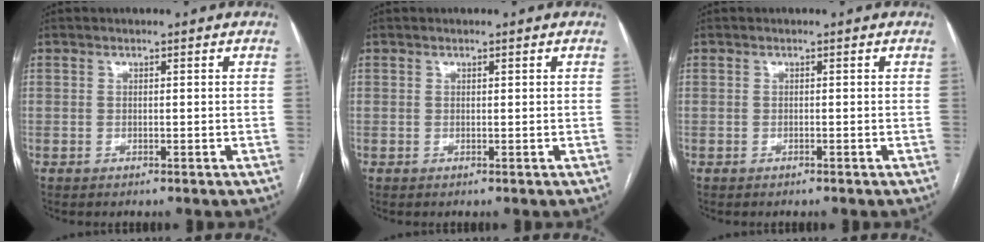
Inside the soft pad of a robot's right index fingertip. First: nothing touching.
{"total": 0.0}
{"total": 0.0}